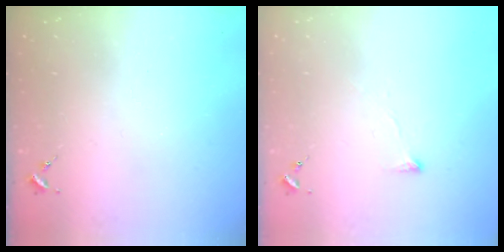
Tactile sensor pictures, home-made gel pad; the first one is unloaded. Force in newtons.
{"total": 4.3, "press": 4.2, "slide": 0.7}